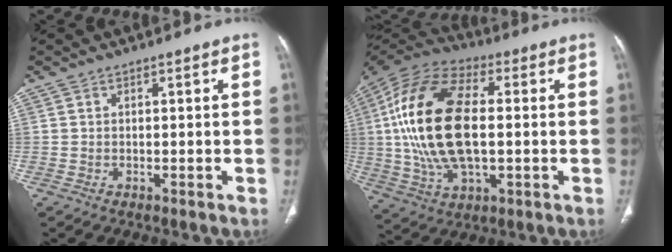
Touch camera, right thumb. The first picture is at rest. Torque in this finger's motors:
{"motor_torque": [0.78, 4.16, 2.47, 0.17, 0.95]}